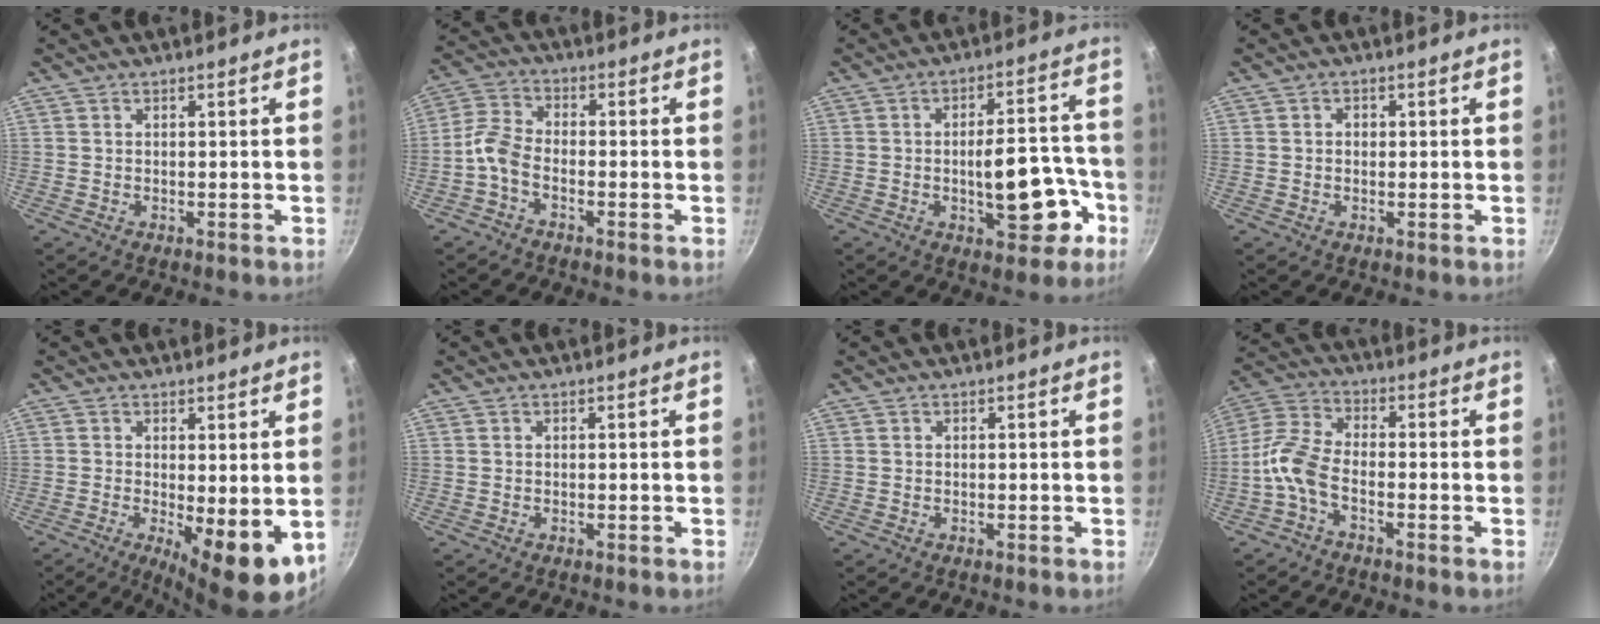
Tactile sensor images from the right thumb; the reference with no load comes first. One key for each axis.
{"total": 5.8, "fx": -2.8, "fy": 3.1, "fz": 3.9, "tx": -0.088, "ty": 0.033, "tz": -0.072}
{"total": 13.5, "fx": -4.4, "fy": 6.1, "fz": 11.2, "tx": -0.114, "ty": 0.041, "tz": -0.053}
{"total": 1.4, "fx": 0.0, "fy": 1.2, "fz": 0.7, "tx": -0.008, "ty": 0.003, "tz": -0.001}
{"total": 9.2, "fx": -1.1, "fy": 3.1, "fz": 8.6, "tx": -0.110, "ty": -0.012, "tz": -0.004}
{"total": 0.0}
{"total": 0.0}
{"total": 7.9, "fx": -3.5, "fy": 3.8, "fz": 5.9, "tx": -0.134, "ty": 0.034, "tz": -0.087}